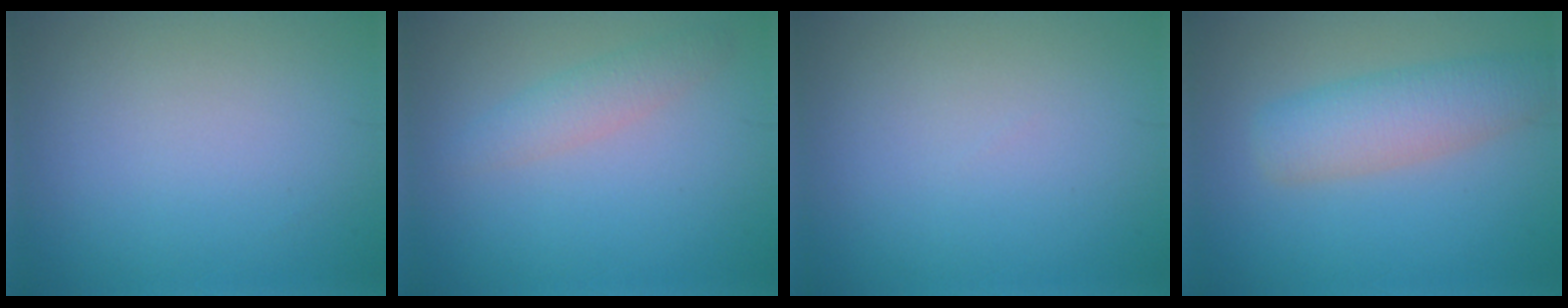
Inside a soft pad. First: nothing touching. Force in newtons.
{"total": 1.3, "press": 1.3, "slide": 0.3}
{"total": 0.0}
{"total": 4.8, "press": 4.8, "slide": 0.2}